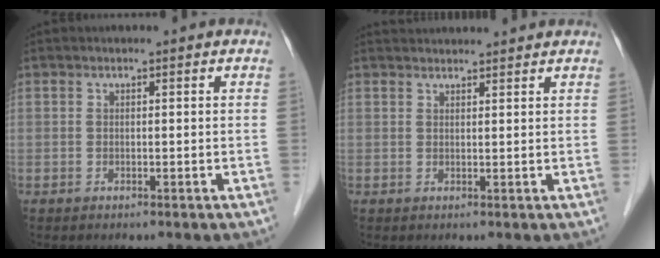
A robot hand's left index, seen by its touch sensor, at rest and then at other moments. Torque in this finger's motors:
{"motor_torque": [-0.47, -0.91, 0.06, 0.02]}